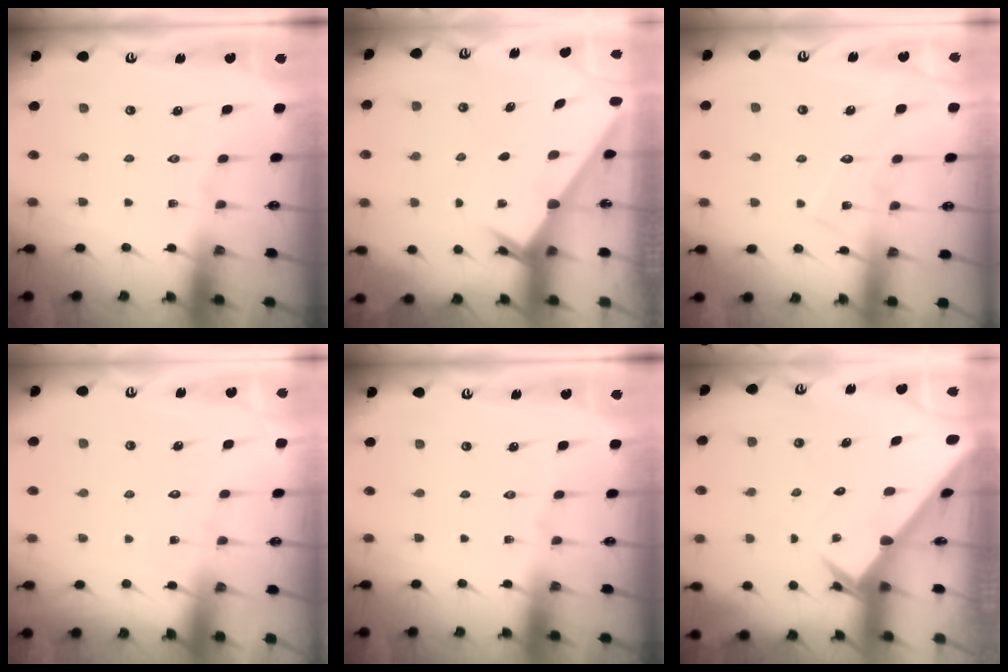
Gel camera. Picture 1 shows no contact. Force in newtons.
{"total": 2.2, "press": 2.2, "slide": 0.2}
{"total": 7.0, "press": 6.9, "slide": 0.6}
{"total": 6.3, "press": 6.3, "slide": 0.6}
{"total": 0.0}
{"total": 3.0, "press": 3.0, "slide": 0.2}